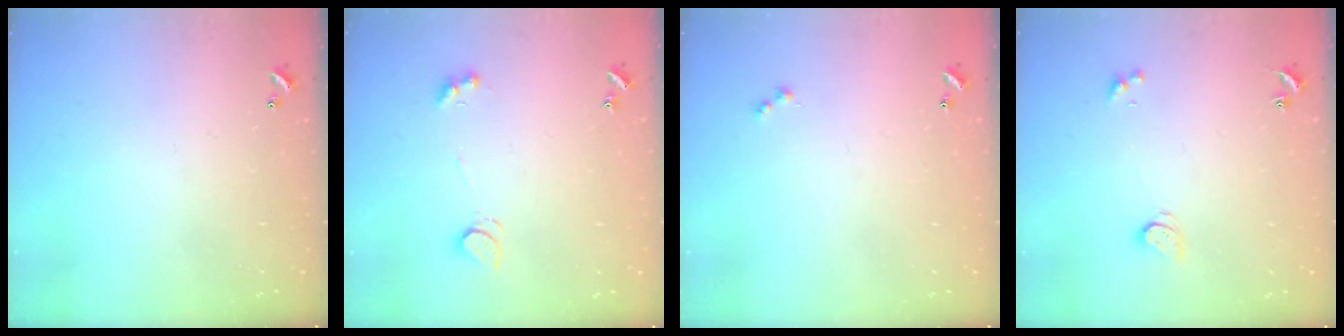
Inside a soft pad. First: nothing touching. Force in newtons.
{"total": 3.8, "press": 3.8, "slide": 0.5}
{"total": 0.0}
{"total": 1.4, "press": 1.4, "slide": 0.4}